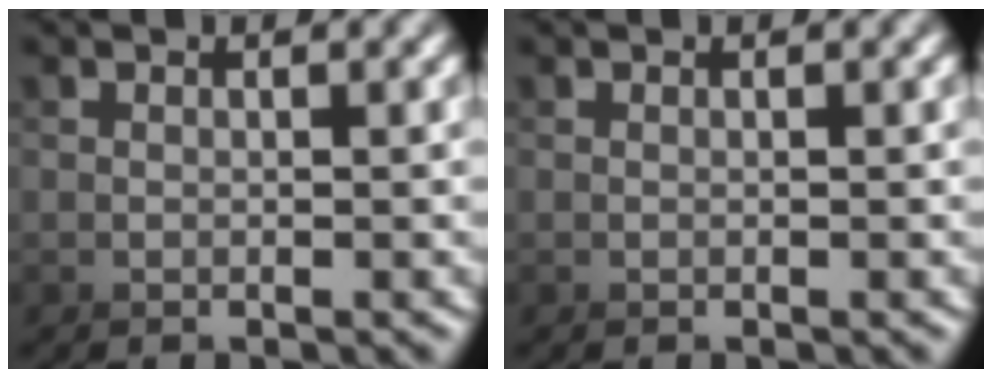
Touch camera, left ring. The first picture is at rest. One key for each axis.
{"total": 0.0}